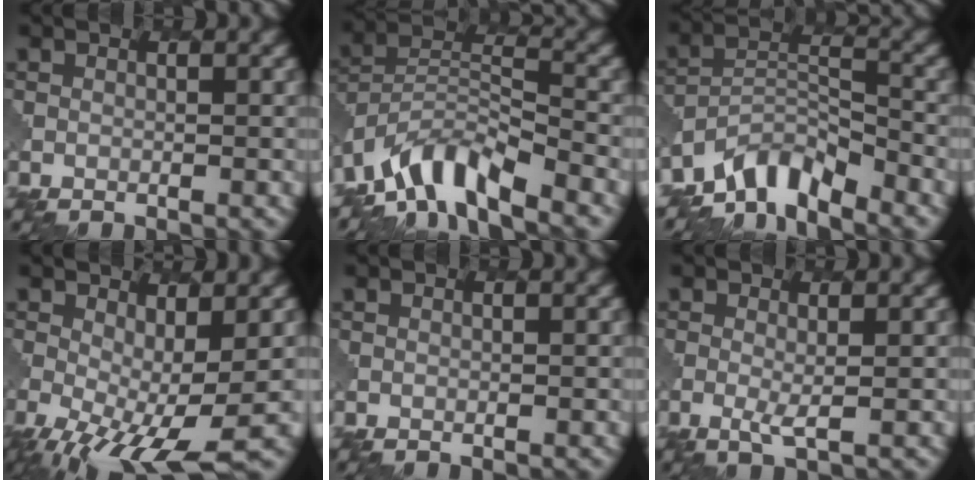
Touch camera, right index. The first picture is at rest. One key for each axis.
{"total": 6.9, "fx": -5.6, "fy": 1.9, "fz": 3.5, "tx": -0.057, "ty": 0.000, "tz": -0.110}
{"total": 5.5, "fx": -4.9, "fy": 1.8, "fz": 1.8, "tx": -0.022, "ty": -0.003, "tz": -0.098}
{"total": 7.9, "fx": -2.7, "fy": 2.3, "fz": 7.1, "tx": -0.136, "ty": -0.024, "tz": -0.037}
{"total": 0.0}
{"total": 1.2, "fx": 0.3, "fy": 0.2, "fz": 1.2, "tx": -0.030, "ty": -0.006, "tz": 0.008}